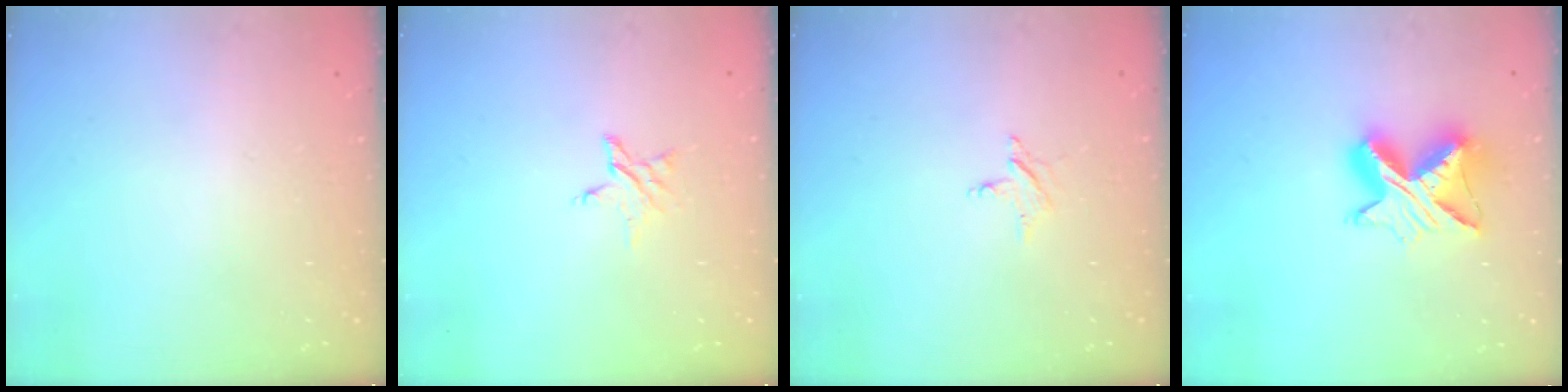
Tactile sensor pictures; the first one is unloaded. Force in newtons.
{"total": 3.3, "press": 3.3, "slide": 0.3}
{"total": 2.4, "press": 2.4, "slide": 0.2}
{"total": 10.9, "press": 10.8, "slide": 1.0}